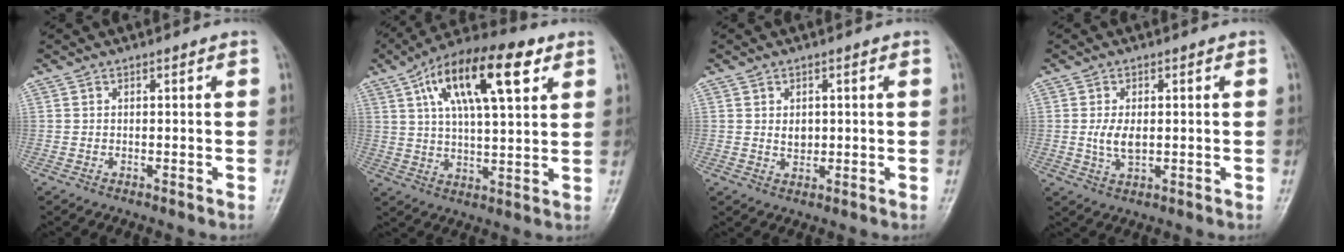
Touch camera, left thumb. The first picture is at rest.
{"total": 18.5, "force": [7.9, 6.9, 15.2], "torque": [-0.239, -0.002, 0.129]}
{"total": 2.6, "force": [0.4, 2.0, 1.7], "torque": [-0.017, -0.004, 0.010]}
{"total": 4.3, "force": [0.1, 2.4, 3.6], "torque": [-0.074, -0.005, 0.003]}